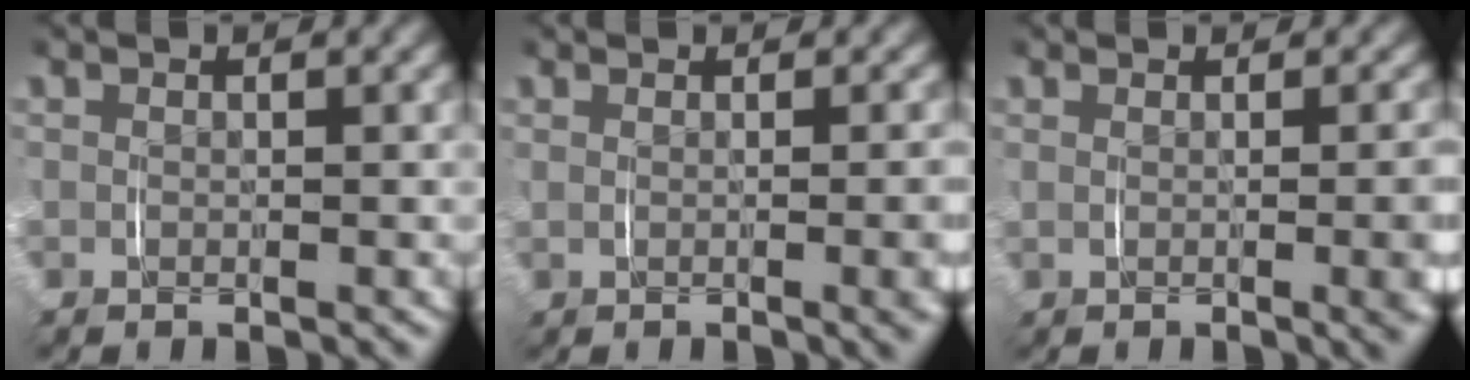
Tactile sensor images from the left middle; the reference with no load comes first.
{"total": 2.7, "force": [0.3, 0.2, 2.7], "torque": [-0.026, 0.005, 0.004]}
{"total": 3.3, "force": [0.4, 0.4, 3.3], "torque": [-0.029, 0.006, 0.003]}